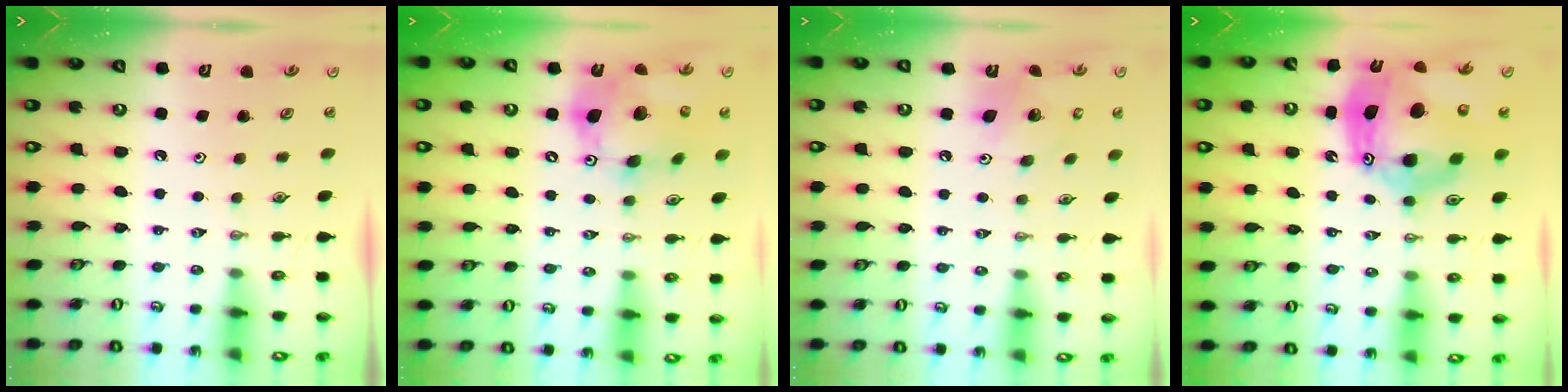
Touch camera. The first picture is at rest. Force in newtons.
{"total": 16.9, "press": 16.7, "slide": 2.8}
{"total": 9.5, "press": 9.4, "slide": 0.7}
{"total": 19.1, "press": 19.0, "slide": 1.7}